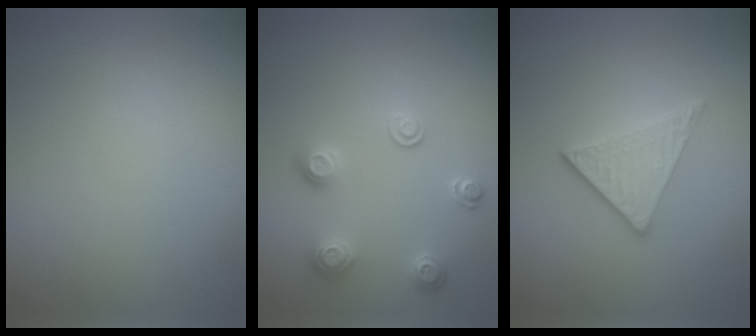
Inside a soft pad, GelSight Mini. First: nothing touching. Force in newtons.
{"total": 2.3, "press": 2.3, "slide": 0.6}
{"total": 2.8, "press": 2.6, "slide": 1.1}